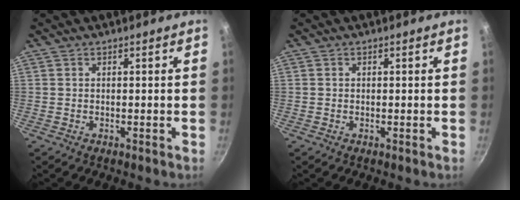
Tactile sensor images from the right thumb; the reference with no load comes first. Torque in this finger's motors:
{"motor_torque": [-0.07, -0.19, -0.40, -0.17, 0.04]}